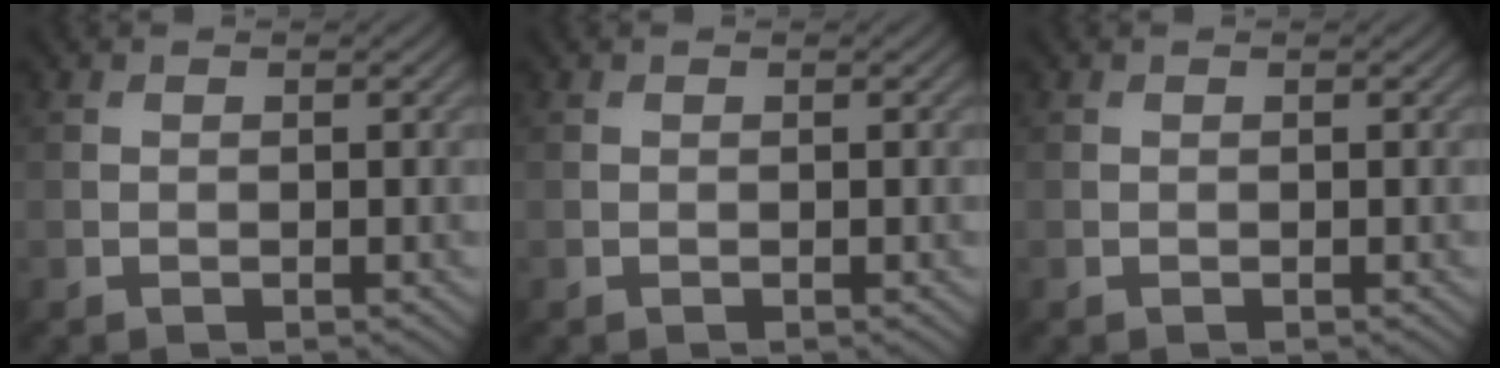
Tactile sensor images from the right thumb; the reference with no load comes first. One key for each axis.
{"total": 0.0}
{"total": 0.0}